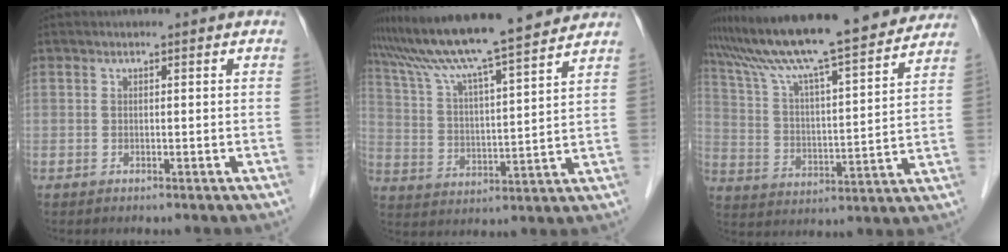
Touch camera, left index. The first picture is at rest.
{"total": 18.9, "force": [16.5, 0.2, 9.1], "torque": [-0.163, 0.020, 0.266]}
{"total": 23.4, "force": [20.6, 1.7, 11.0], "torque": [-0.190, 0.006, 0.311]}